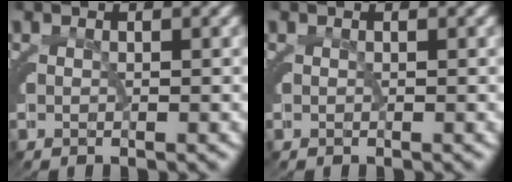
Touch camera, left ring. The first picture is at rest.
{"total": 0.0}